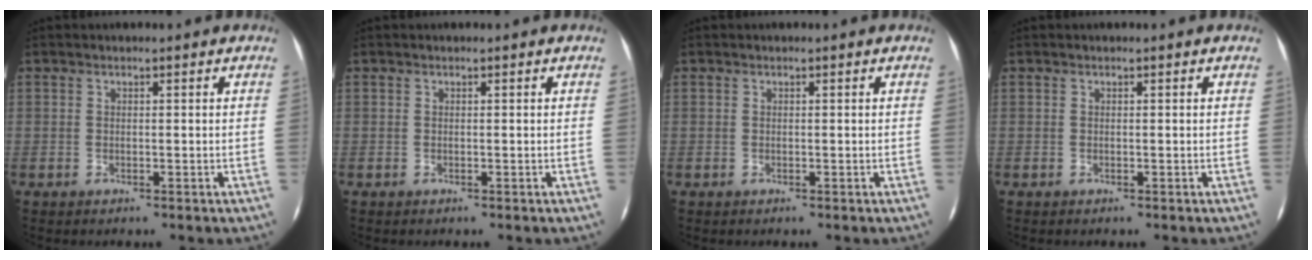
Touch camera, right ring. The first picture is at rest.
{"total": 0.0}
{"total": 0.0}
{"total": 0.0}